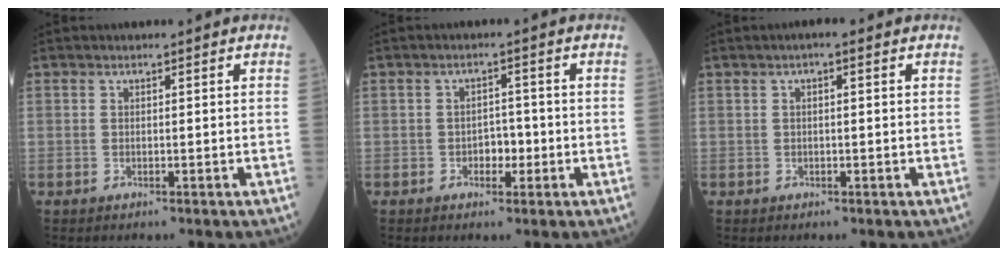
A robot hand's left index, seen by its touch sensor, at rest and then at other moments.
{"total": 2.8, "force": [-1.3, 1.6, 1.8], "torque": [-0.022, 0.002, -0.022]}
{"total": 1.6, "force": [0.2, 0.4, 1.5], "torque": [-0.025, 0.003, -0.003]}